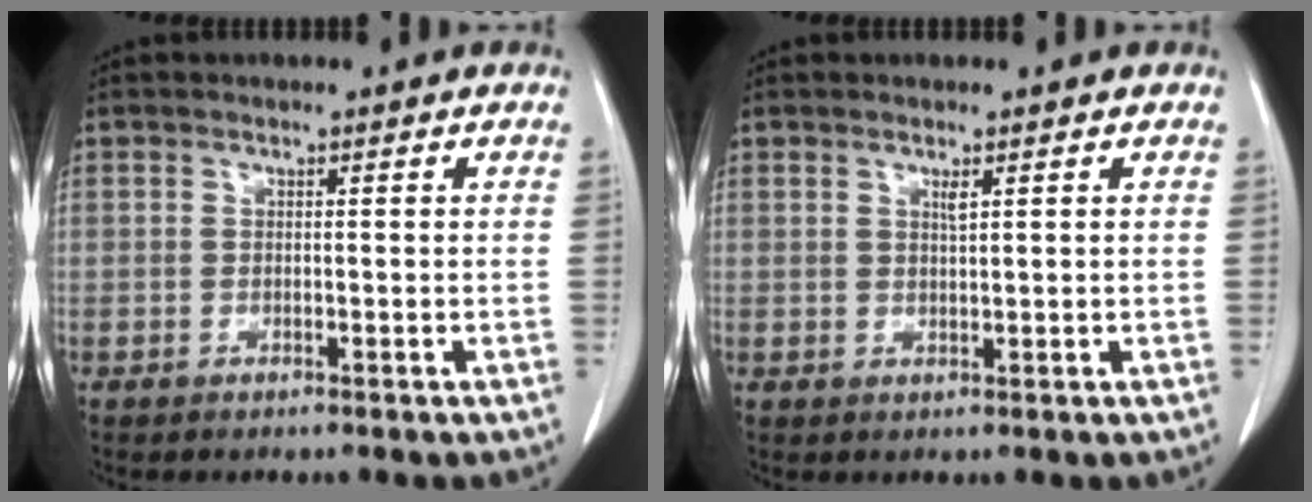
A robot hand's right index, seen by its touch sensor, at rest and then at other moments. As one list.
[{"total": 1.0, "force": [0.6, 0.0, 0.9], "torque": [-0.019, -0.004, 0.011]}]